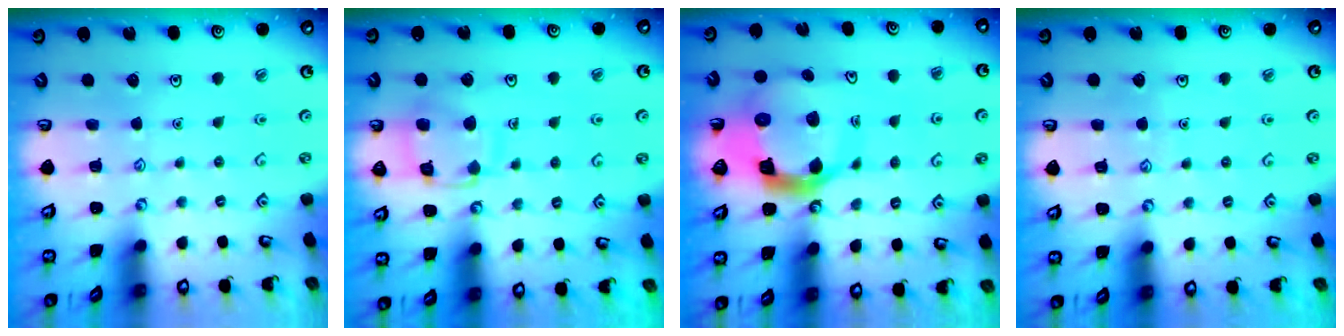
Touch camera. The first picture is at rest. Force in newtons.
{"total": 12.3, "press": 12.2, "slide": 1.1}
{"total": 13.3, "press": 13.2, "slide": 1.7}
{"total": 3.3, "press": 3.2, "slide": 0.3}